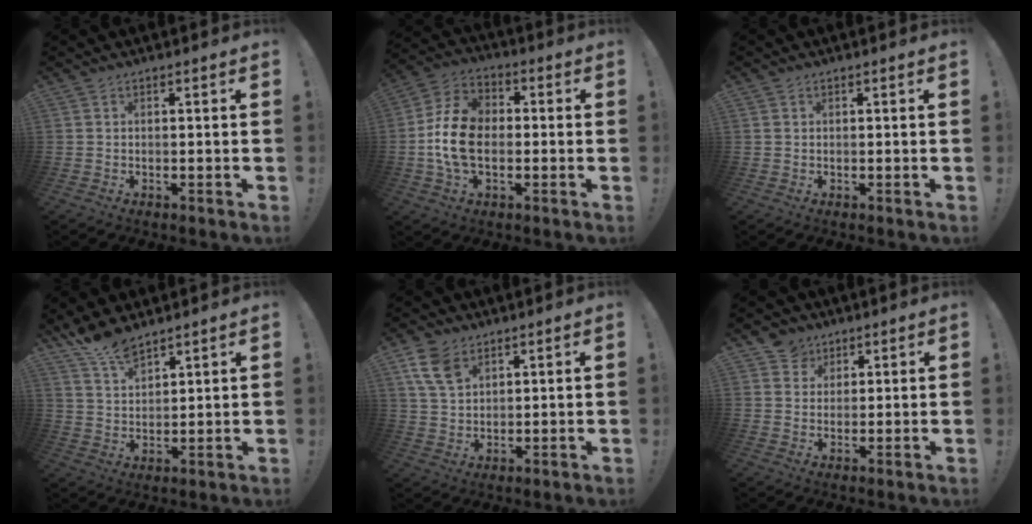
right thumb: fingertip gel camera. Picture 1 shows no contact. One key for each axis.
{"total": 14.3, "fx": -1.9, "fy": 9.8, "fz": 10.2, "tx": -0.189, "ty": 0.012, "tz": -0.036}
{"total": 0.6, "fx": 0.3, "fy": 0.6, "fz": 0.0, "tx": -0.006, "ty": 0.004, "tz": 0.007}
{"total": 8.6, "fx": 7.4, "fy": 2.9, "fz": 3.2, "tx": -0.067, "ty": -0.048, "tz": 0.142}
{"total": 9.0, "fx": 5.1, "fy": 5.5, "fz": 4.9, "tx": -0.093, "ty": -0.013, "tz": 0.104}
{"total": 6.4, "fx": 3.6, "fy": 5.3, "fz": 0.6, "tx": -0.003, "ty": -0.025, "tz": 0.070}